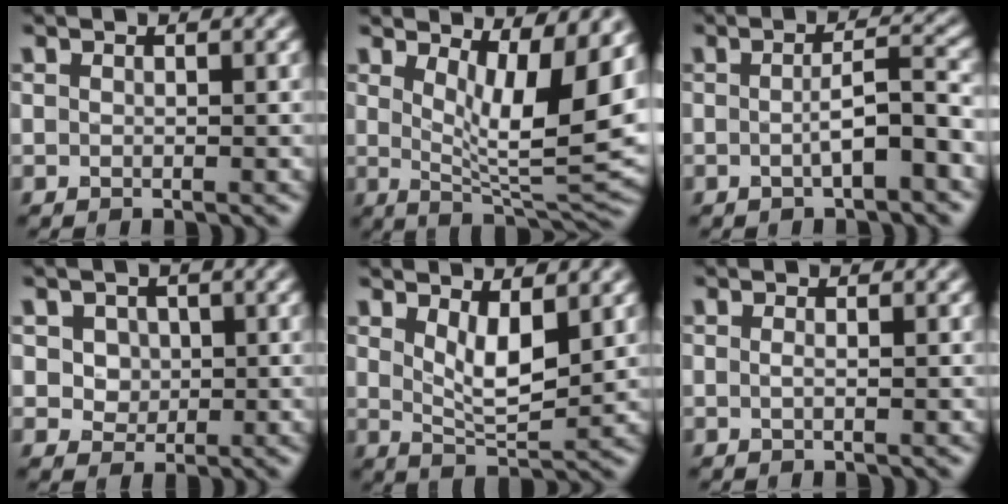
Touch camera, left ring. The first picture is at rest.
{"total": 9.8, "force": [3.2, 2.8, 8.8], "torque": [-0.135, -0.012, 0.058]}
{"total": 3.6, "force": [-0.8, 0.7, 3.4], "torque": [-0.056, 0.010, -0.016]}
{"total": 3.7, "force": [1.4, 3.0, 1.6], "torque": [-0.030, 0.008, 0.021]}
{"total": 4.0, "force": [1.6, 1.4, 3.4], "torque": [-0.065, -0.013, 0.033]}
{"total": 0.6, "force": [0.0, 0.1, 0.6], "torque": [-0.013, 0.000, -0.001]}